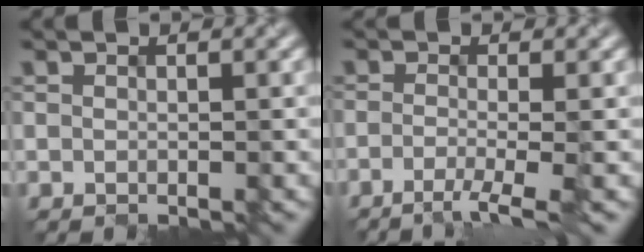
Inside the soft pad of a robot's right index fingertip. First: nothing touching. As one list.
[{"total": 3.0, "force": [-1.8, 0.5, 2.3], "torque": [-0.037, -0.007, -0.037]}]